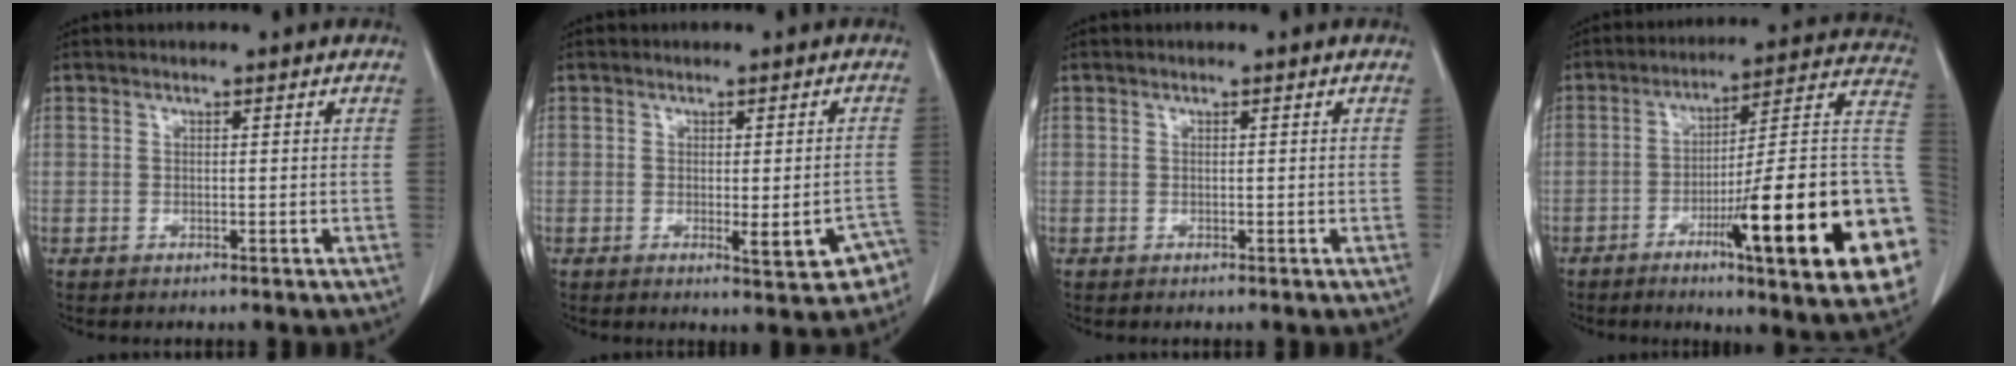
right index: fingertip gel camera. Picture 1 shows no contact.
{"total": 6.1, "force": [-2.8, 1.5, 5.2], "torque": [-0.047, 0.003, -0.030]}
{"total": 0.0}
{"total": 25.9, "force": [-7.6, 1.6, 24.7], "torque": [-0.250, -0.006, -0.114]}